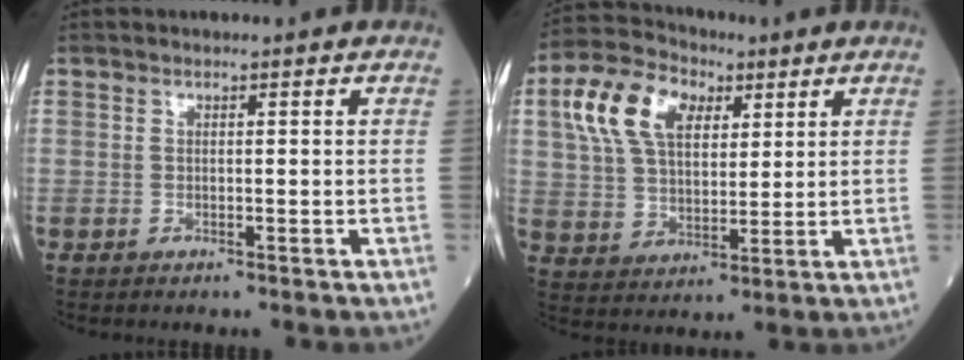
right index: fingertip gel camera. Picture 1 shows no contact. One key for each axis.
{"total": 12.3, "fx": 4.9, "fy": 7.3, "fz": 8.7, "tx": -0.192, "ty": 0.037, "tz": 0.091}